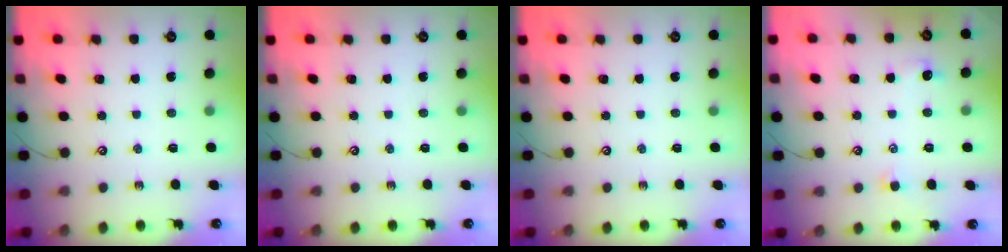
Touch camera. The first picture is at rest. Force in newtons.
{"total": 0.0}
{"total": 0.0}
{"total": 1.0, "press": 0.7, "slide": 0.7}